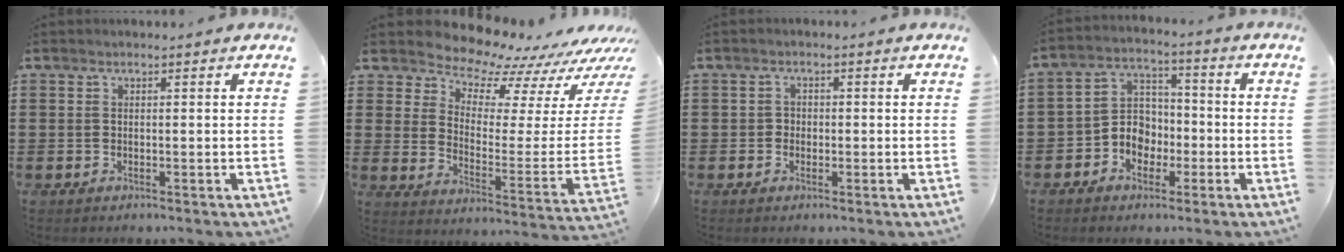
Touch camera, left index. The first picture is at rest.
{"total": 7.8, "force": [7.7, 1.4, 0.6], "torque": [-0.035, -0.087, 0.128]}
{"total": 1.2, "force": [-0.3, 1.1, 0.4], "torque": [-0.011, 0.004, -0.008]}
{"total": 5.7, "force": [-2.3, 4.9, 1.8], "torque": [-0.053, 0.011, -0.049]}